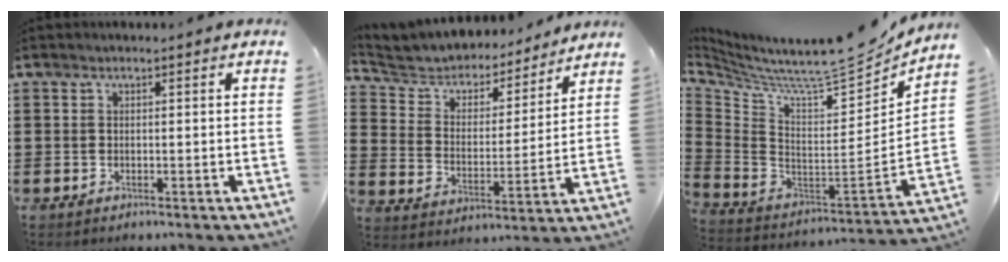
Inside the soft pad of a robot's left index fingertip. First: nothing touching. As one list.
[{"total": 4.7, "force": [4.3, 1.8, 0.8], "torque": [-0.047, -0.032, 0.067]}, {"total": 9.0, "force": [7.9, 0.3, 4.3], "torque": [-0.103, -0.082, 0.124]}]